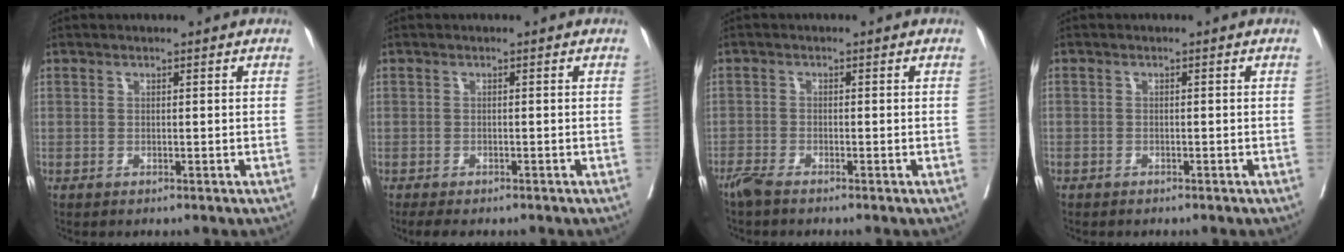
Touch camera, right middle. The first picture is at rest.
{"total": 3.7, "force": [-3.0, 1.4, 1.7], "torque": [-0.024, -0.010, -0.040]}
{"total": 2.0, "force": [-1.8, 0.1, 1.0], "torque": [-0.026, -0.006, -0.039]}
{"total": 1.0, "force": [-0.7, 0.8, -0.1], "torque": [-0.011, 0.003, -0.012]}